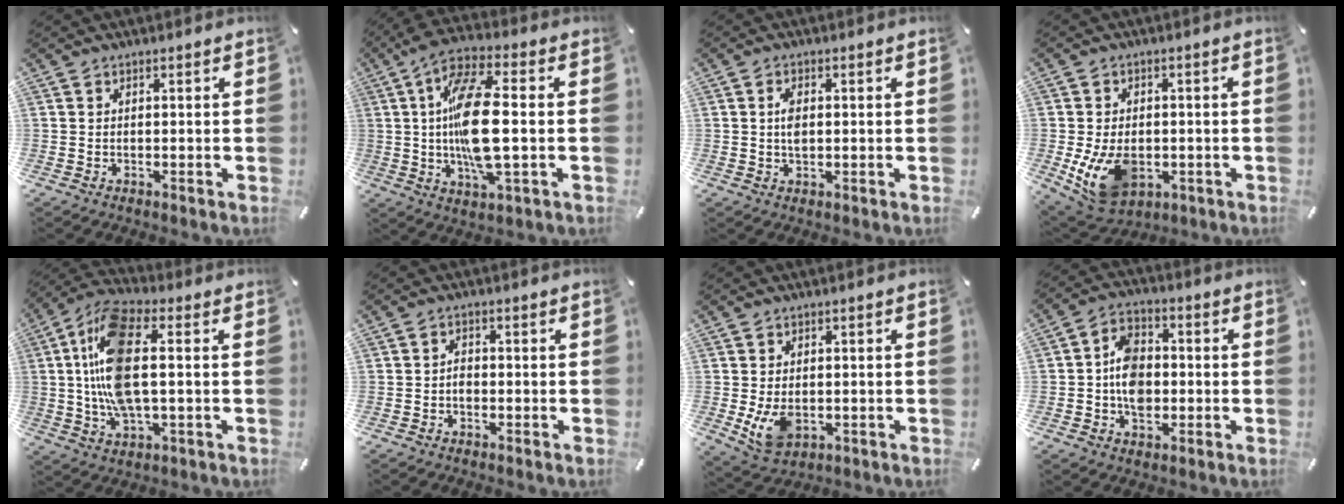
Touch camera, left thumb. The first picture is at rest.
{"total": 16.9, "force": [0.0, 5.5, 16.0], "torque": [-0.312, -0.010, -0.007]}
{"total": 3.1, "force": [0.3, 1.7, 2.6], "torque": [-0.047, 0.002, 0.003]}
{"total": 11.8, "force": [-2.5, 8.4, 7.9], "torque": [-0.148, -0.002, -0.039]}
{"total": 14.8, "force": [0.9, 6.5, 13.3], "torque": [-0.293, -0.008, 0.010]}
{"total": 2.0, "force": [-0.6, 1.4, 1.3], "torque": [-0.026, 0.005, -0.012]}
{"total": 6.3, "force": [-0.8, 4.5, 4.3], "torque": [-0.083, -0.005, -0.015]}
{"total": 9.0, "force": [-1.4, 6.8, 5.6], "torque": [-0.106, 0.011, -0.025]}